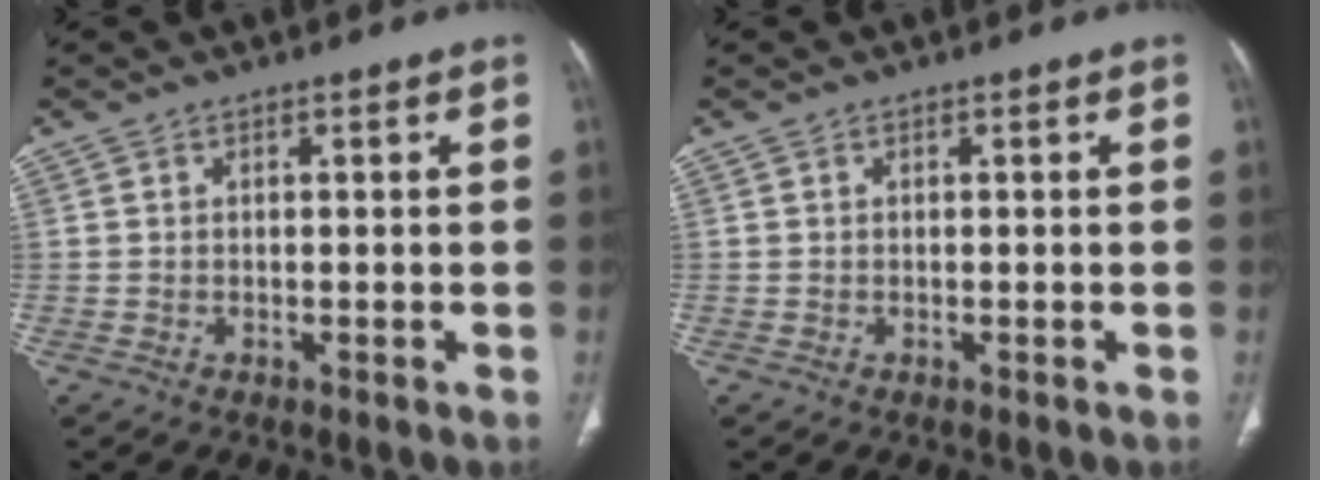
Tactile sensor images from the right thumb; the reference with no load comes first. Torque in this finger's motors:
{"motor_torque": [-0.21, 0.21, -0.24, -0.10, 0.00]}